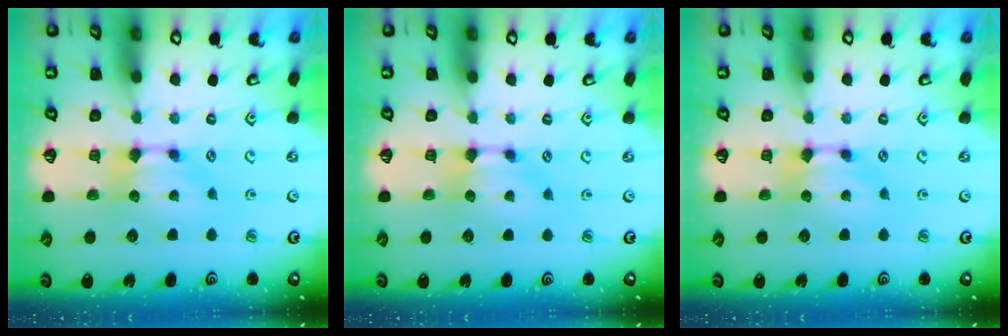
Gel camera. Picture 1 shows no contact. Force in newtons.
{"total": 0.6, "press": 0.2, "slide": 0.6}
{"total": 0.0}